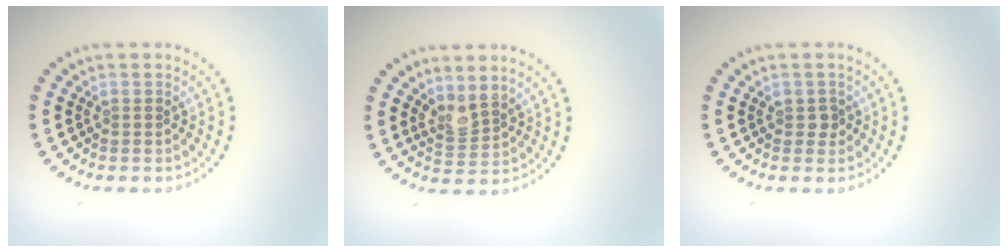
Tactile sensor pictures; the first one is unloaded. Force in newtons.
{"total": 2.1, "press": 1.5, "slide": 1.4}
{"total": 0.9, "press": 0.9, "slide": 0.2}